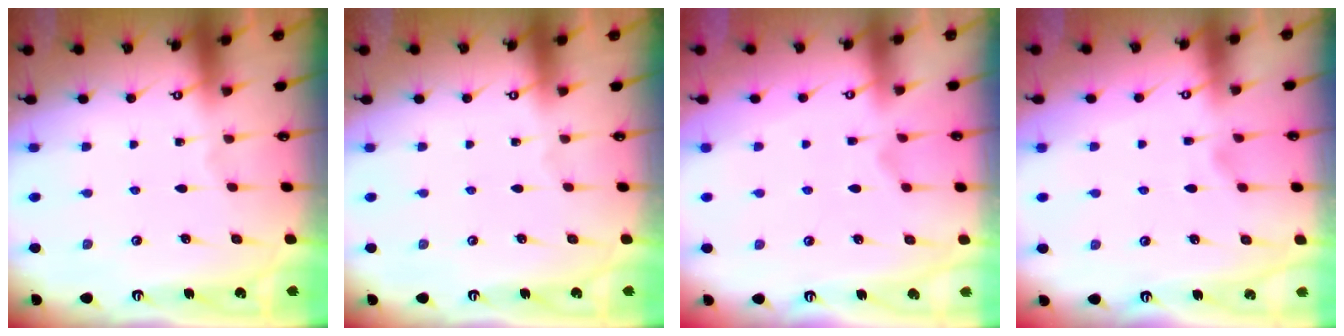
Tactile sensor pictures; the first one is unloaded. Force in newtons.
{"total": 0.0}
{"total": 1.3, "press": 0.7, "slide": 1.1}
{"total": 1.0, "press": 0.0, "slide": 1.0}